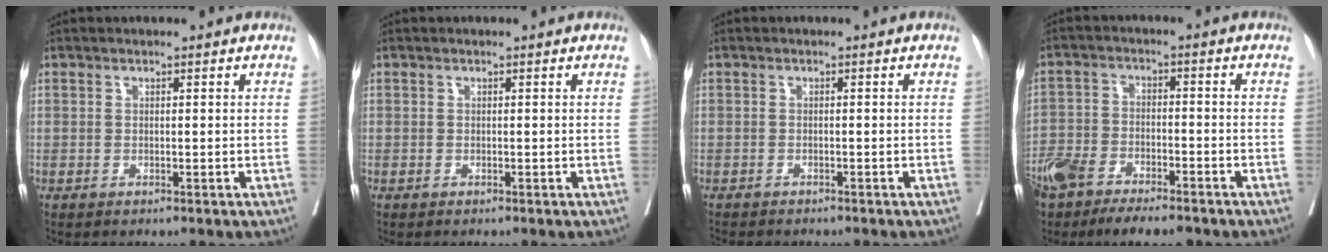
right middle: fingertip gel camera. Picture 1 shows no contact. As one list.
[{"total": 0.0}, {"total": 5.9, "force": [-5.2, 1.4, 2.4], "torque": [-0.030, -0.007, -0.072]}, {"total": 12.8, "force": [-9.6, 4.8, 6.9], "torque": [-0.133, -0.005, -0.161]}]